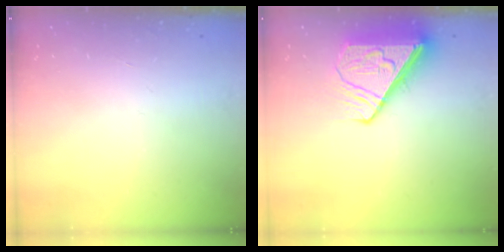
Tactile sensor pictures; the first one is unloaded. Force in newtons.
{"total": 8.3, "press": 8.2, "slide": 1.1}